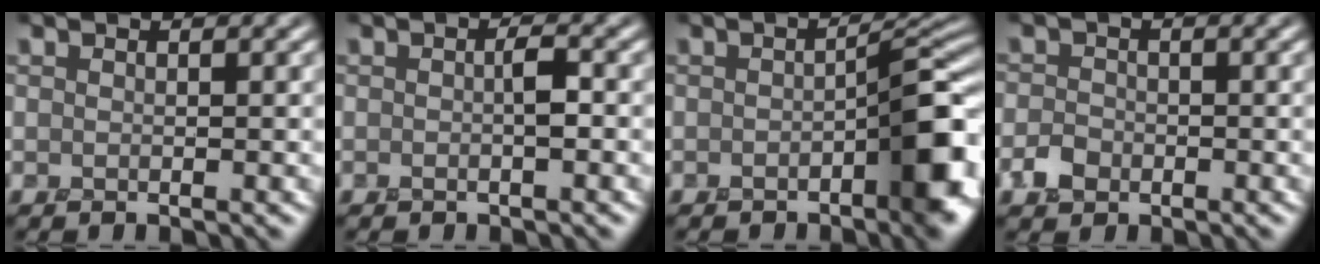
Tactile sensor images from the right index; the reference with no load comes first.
{"total": 1.1, "force": [-0.2, 0.4, 1.1], "torque": [-0.020, 0.006, -0.002]}
{"total": 6.9, "force": [-2.4, 2.9, 5.8], "torque": [-0.067, 0.005, -0.040]}
{"total": 1.3, "force": [-0.6, 1.1, 0.3], "torque": [0.001, 0.006, -0.015]}